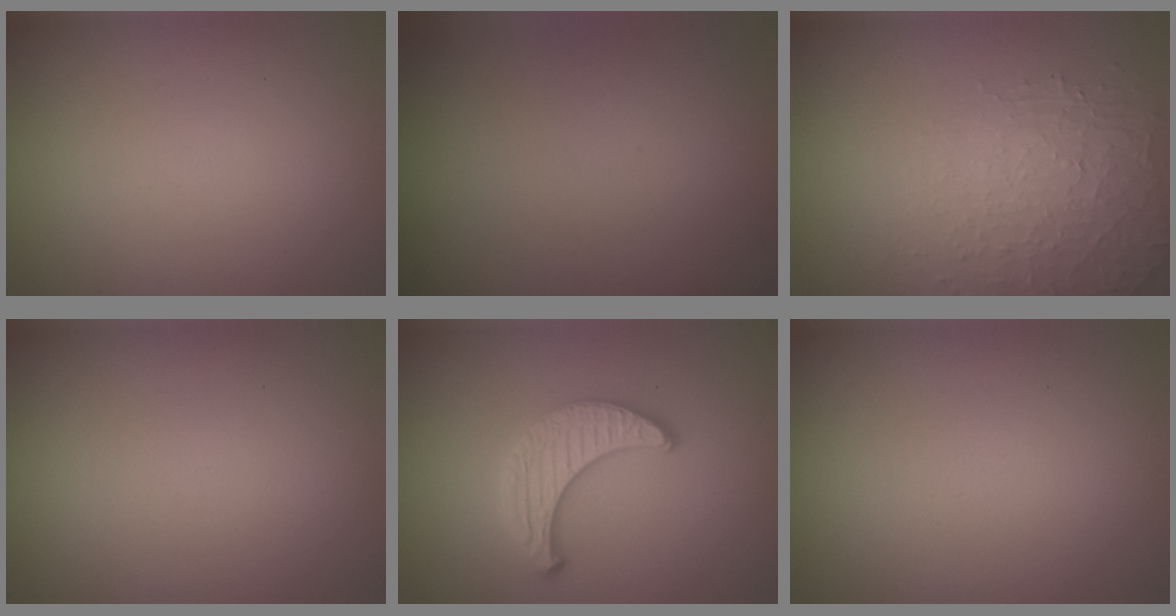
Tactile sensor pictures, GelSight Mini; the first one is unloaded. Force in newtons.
{"total": 0.0}
{"total": 1.9, "press": 1.4, "slide": 1.3}
{"total": 0.0}
{"total": 3.2, "press": 3.1, "slide": 0.8}
{"total": 0.0}